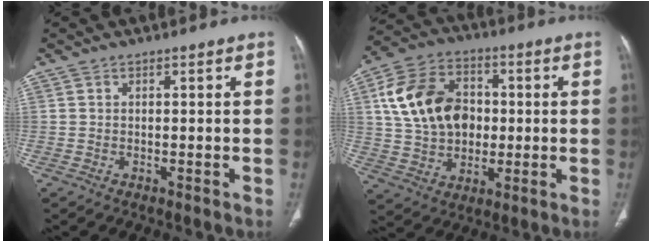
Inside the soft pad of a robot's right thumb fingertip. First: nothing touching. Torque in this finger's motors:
{"motor_torque": [-0.83, 1.75, 1.91, 0.10, 0.41]}